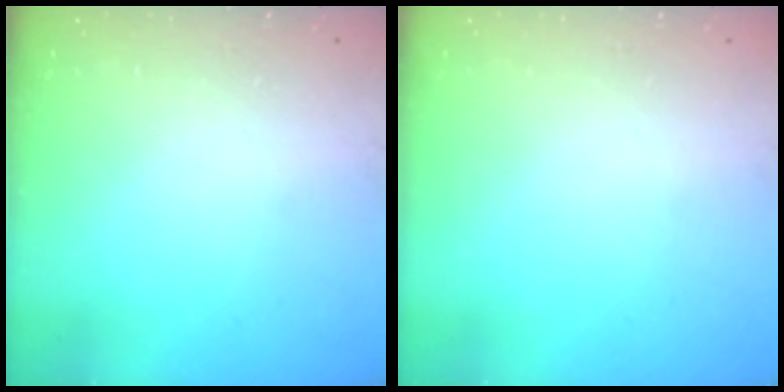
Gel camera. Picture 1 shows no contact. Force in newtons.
{"total": 0.0}